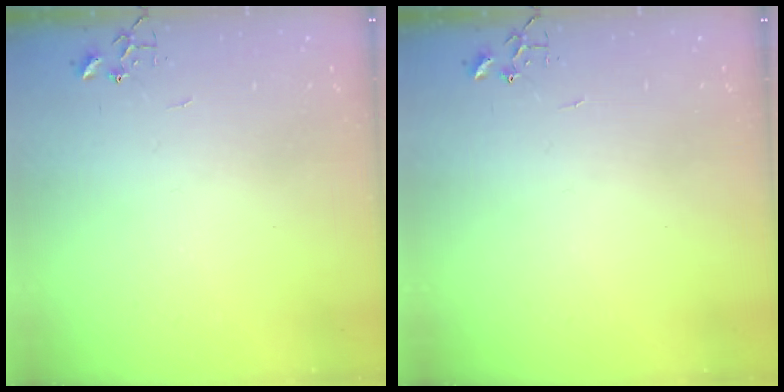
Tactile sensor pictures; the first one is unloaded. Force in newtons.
{"total": 0.0}